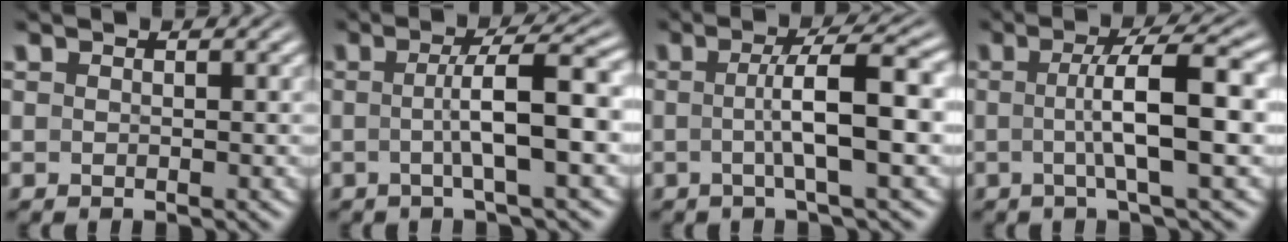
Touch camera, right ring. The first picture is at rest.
{"total": 4.8, "force": [-0.6, 0.0, 4.8], "torque": [-0.066, 0.007, -0.009]}
{"total": 4.7, "force": [-0.4, -0.2, 4.6], "torque": [-0.070, 0.004, -0.007]}
{"total": 5.0, "force": [-0.2, -0.1, 5.0], "torque": [-0.077, 0.004, -0.004]}